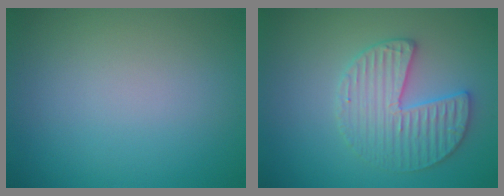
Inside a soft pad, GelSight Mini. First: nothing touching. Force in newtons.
{"total": 3.7, "press": 3.6, "slide": 0.7}